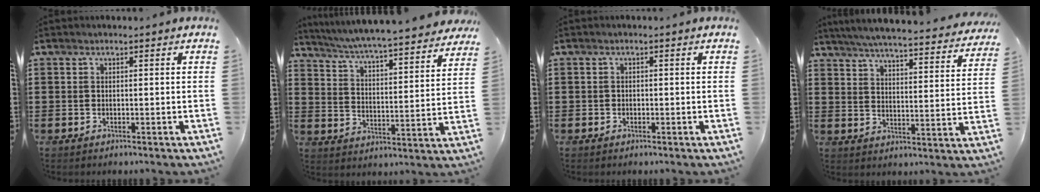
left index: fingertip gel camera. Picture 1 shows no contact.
{"total": 4.5, "force": [4.3, -0.6, 1.4], "torque": [-0.049, -0.039, 0.066]}
{"total": 0.6, "force": [-0.3, 0.5, 0.2], "torque": [-0.007, 0.000, -0.005]}
{"total": 5.3, "force": [5.0, -0.4, 1.7], "torque": [-0.056, -0.041, 0.083]}